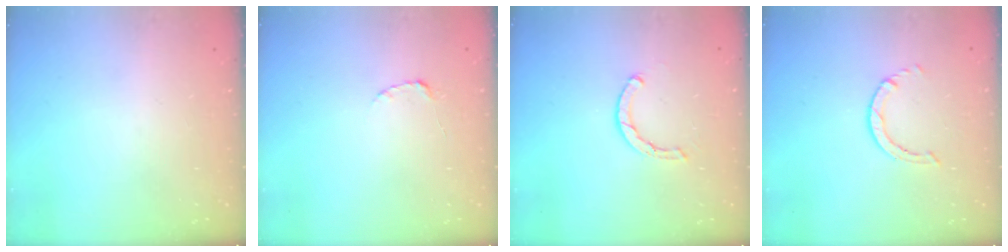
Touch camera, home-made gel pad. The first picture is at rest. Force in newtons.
{"total": 2.2, "press": 2.2, "slide": 0.3}
{"total": 1.6, "press": 1.6, "slide": 0.1}
{"total": 0.6, "press": 0.6, "slide": 0.1}